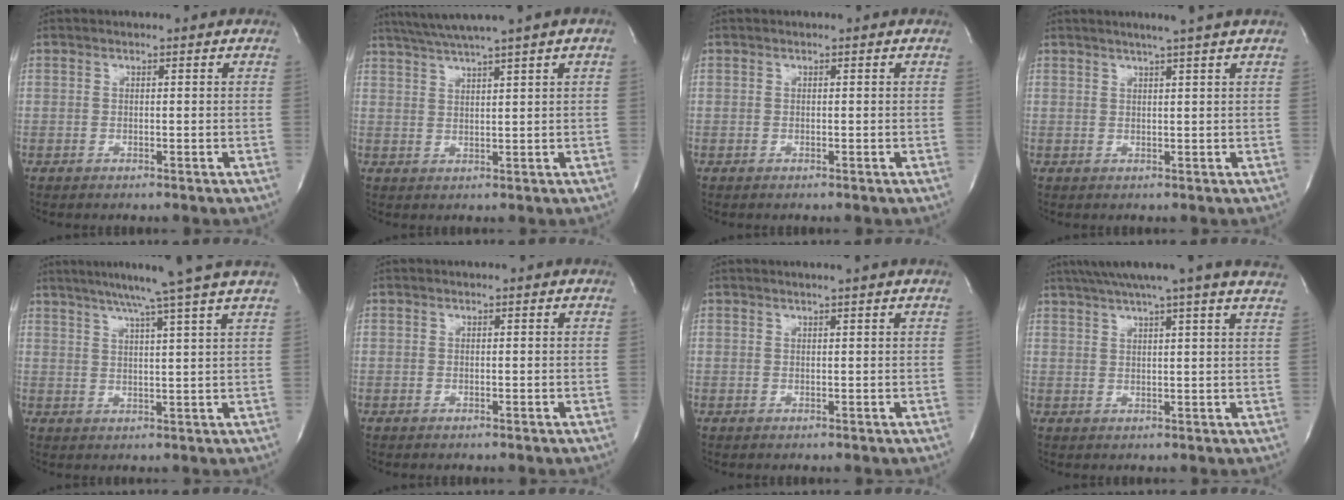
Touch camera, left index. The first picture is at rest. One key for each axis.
{"total": 7.7, "fx": 5.7, "fy": -1.3, "fz": 5.0, "tx": -0.082, "ty": 0.023, "tz": 0.095}
{"total": 0.0}
{"total": 3.8, "fx": 2.9, "fy": -1.2, "fz": 2.1, "tx": -0.030, "ty": -0.001, "tz": 0.043}
{"total": 11.1, "fx": 9.1, "fy": -2.6, "fz": 5.9, "tx": -0.094, "ty": -0.011, "tz": 0.119}
{"total": 0.0}
{"total": 1.6, "fx": 1.3, "fy": -0.6, "fz": 0.6, "tx": -0.015, "ty": -0.005, "tz": 0.026}
{"total": 16.4, "fx": 14.0, "fy": -1.0, "fz": 8.5, "tx": -0.145, "ty": 0.013, "tz": 0.177}